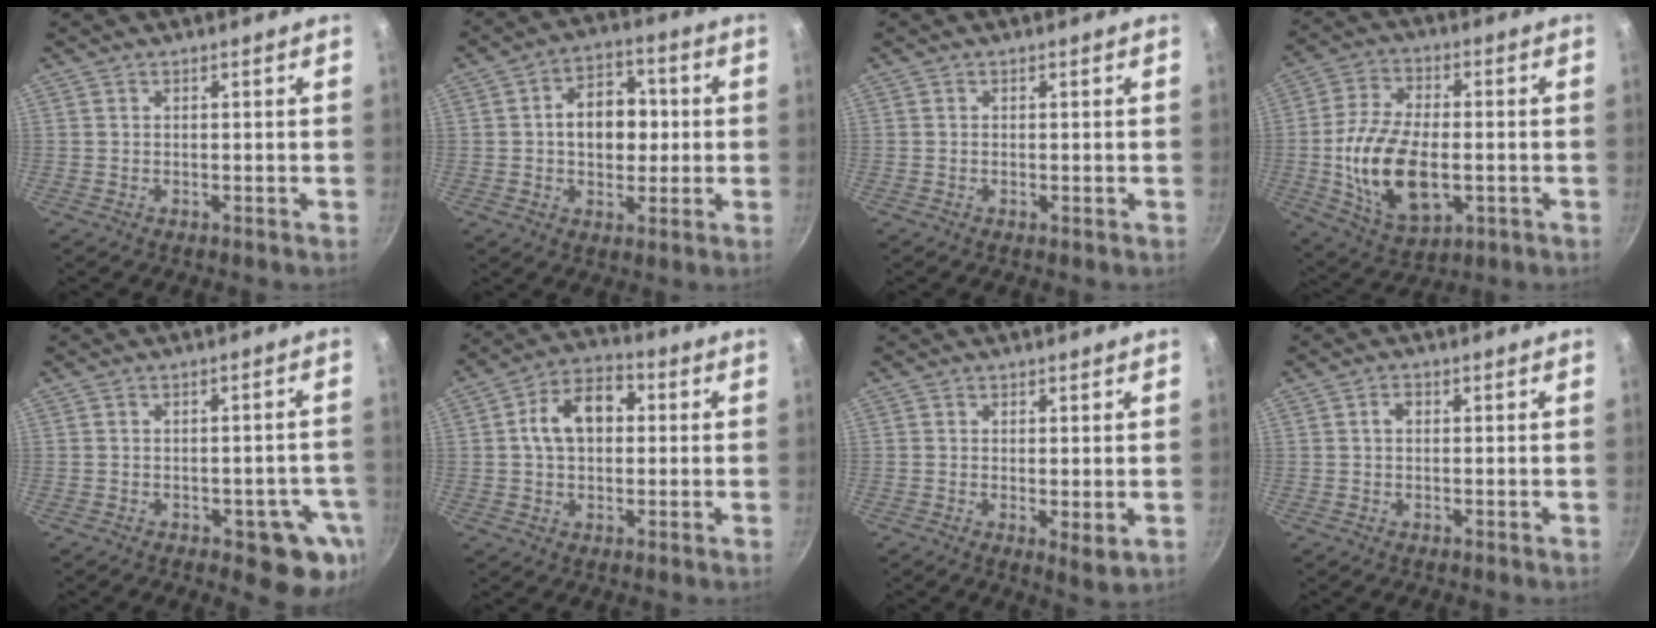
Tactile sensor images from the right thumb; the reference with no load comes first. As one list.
[{"total": 10.9, "force": [0.5, 7.8, 7.6], "torque": [-0.074, 0.015, 0.000]}, {"total": 0.0}, {"total": 17.1, "force": [-2.6, 9.6, 14.0], "torque": [-0.251, 0.011, -0.039]}, {"total": 9.5, "force": [-3.5, 4.6, 7.5], "torque": [-0.041, 0.013, -0.040]}, {"total": 11.1, "force": [1.4, 7.7, 7.9], "torque": [-0.098, 0.026, 0.008]}, {"total": 3.5, "force": [0.1, 1.3, 3.2], "torque": [-0.050, -0.017, 0.002]}, {"total": 1.6, "force": [0.2, 1.2, 1.1], "torque": [-0.017, 0.005, 0.002]}]